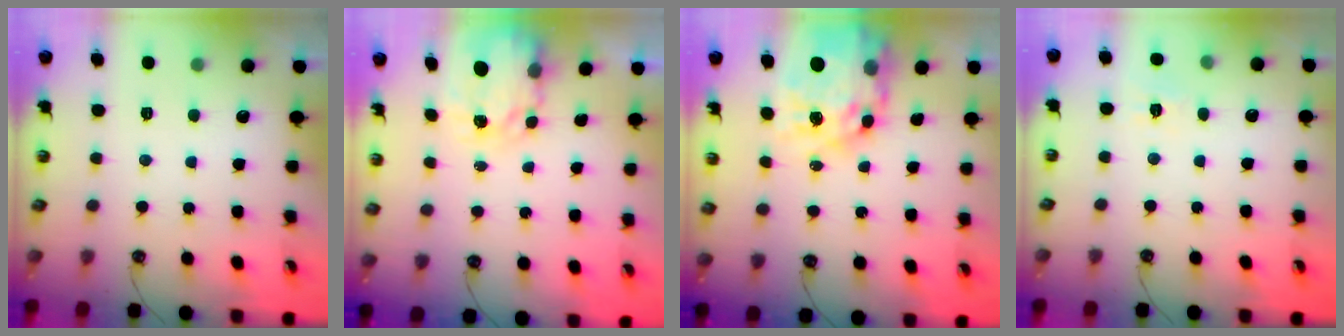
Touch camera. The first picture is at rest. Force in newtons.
{"total": 3.9, "press": 3.9, "slide": 0.1}
{"total": 18.4, "press": 18.3, "slide": 1.8}
{"total": 5.1, "press": 5.0, "slide": 0.7}